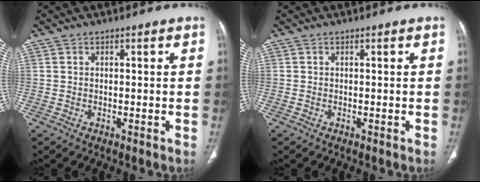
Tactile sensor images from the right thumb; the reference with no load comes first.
{"total": 0.0}